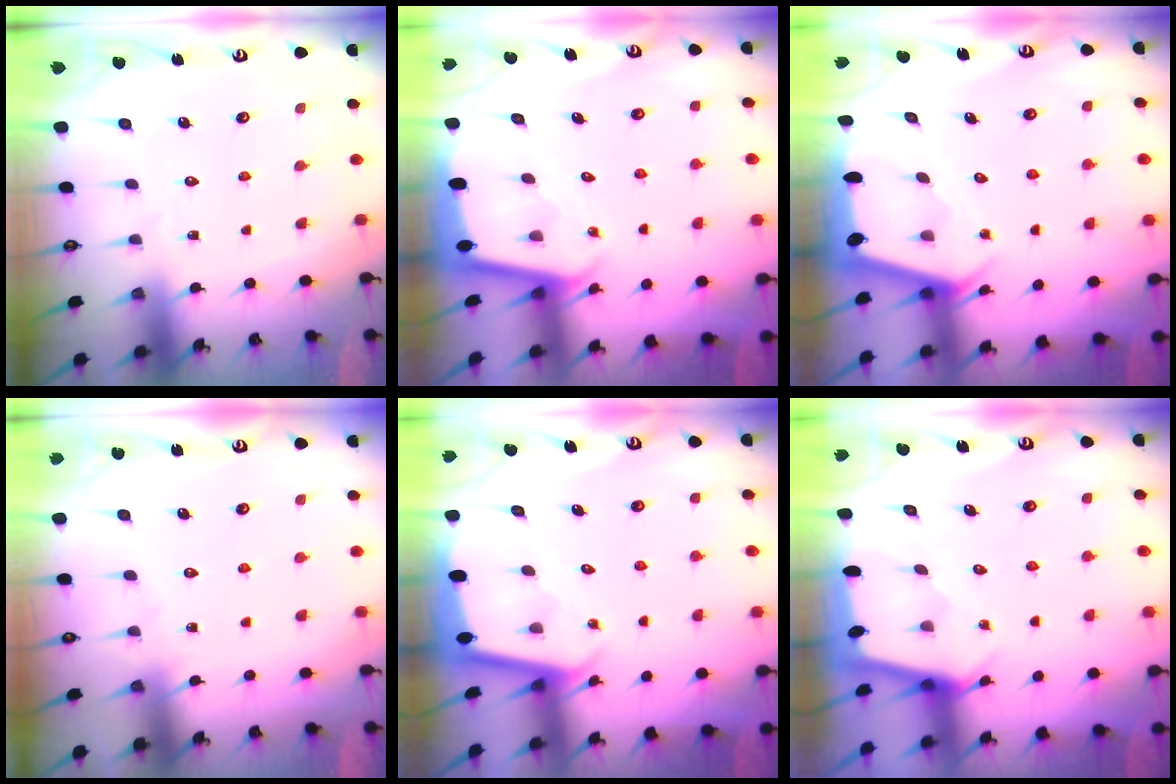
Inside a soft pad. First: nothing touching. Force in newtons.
{"total": 1.9, "press": 1.9, "slide": 0.1}
{"total": 2.4, "press": 2.4, "slide": 0.4}
{"total": 3.8, "press": 3.7, "slide": 0.6}
{"total": 1.8, "press": 1.8, "slide": 0.2}
{"total": 2.1, "press": 2.1, "slide": 0.3}